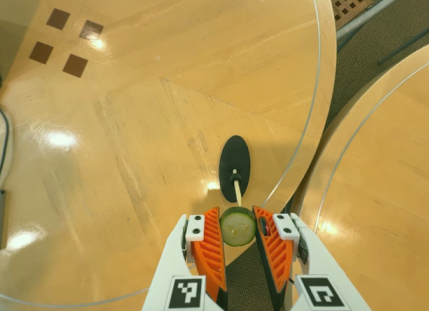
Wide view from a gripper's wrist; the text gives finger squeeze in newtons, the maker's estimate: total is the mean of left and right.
{"total": 8.1, "left": 8.3, "right": 8.0}